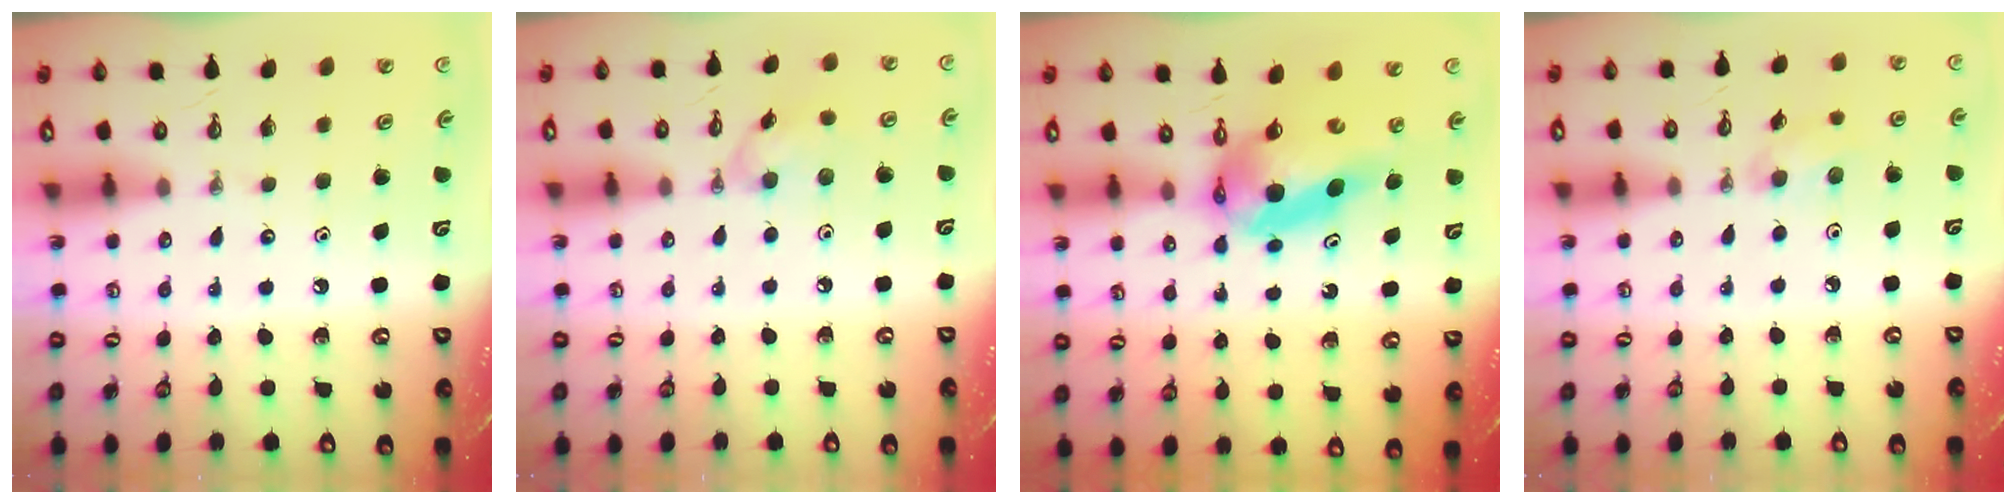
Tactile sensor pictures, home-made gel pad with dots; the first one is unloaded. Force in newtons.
{"total": 7.8, "press": 7.8, "slide": 0.8}
{"total": 9.6, "press": 9.5, "slide": 0.9}
{"total": 4.9, "press": 4.5, "slide": 1.9}